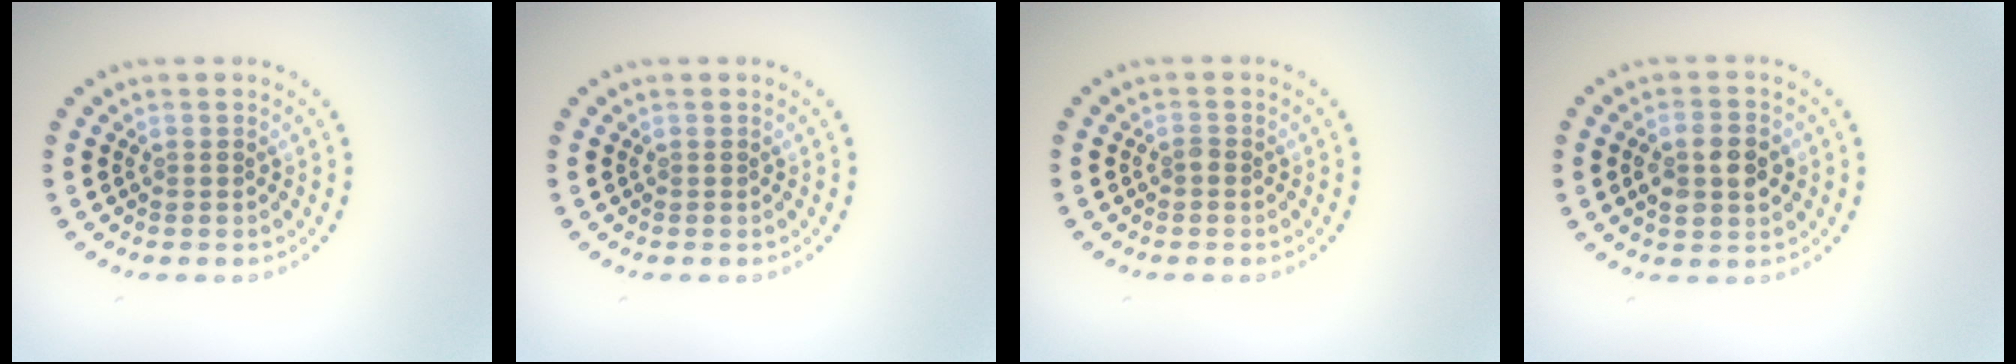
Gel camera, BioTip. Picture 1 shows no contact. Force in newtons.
{"total": 0.0}
{"total": 0.6, "press": 0.5, "slide": 0.3}
{"total": 3.8, "press": 3.7, "slide": 0.2}